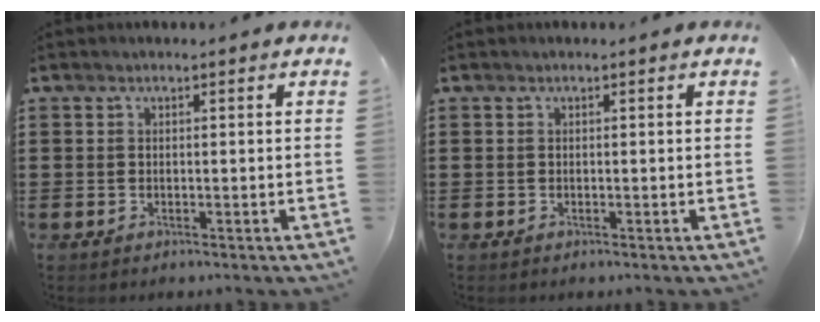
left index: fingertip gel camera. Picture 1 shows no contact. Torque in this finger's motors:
{"motor_torque": [0.00, 0.00, 0.01, 0.00]}